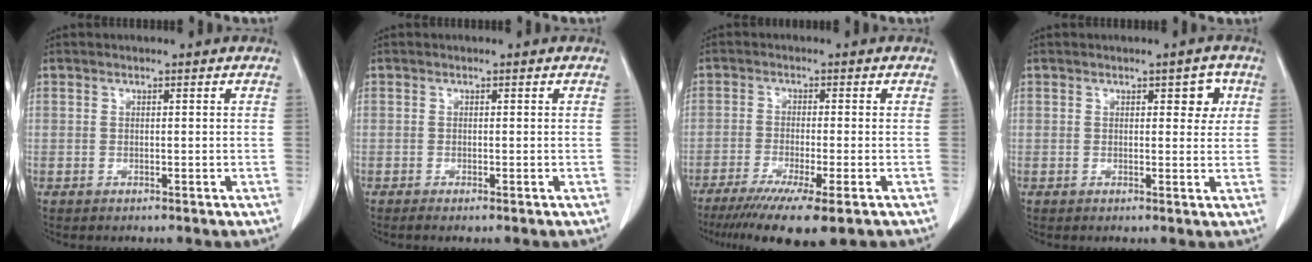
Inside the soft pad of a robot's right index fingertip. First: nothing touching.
{"total": 0.8, "force": [-0.5, -0.1, 0.6], "torque": [-0.015, -0.002, -0.008]}
{"total": 11.3, "force": [-7.8, 0.7, 8.1], "torque": [-0.128, -0.030, -0.121]}
{"total": 3.1, "force": [1.2, 1.5, 2.4], "torque": [-0.021, 0.002, 0.012]}